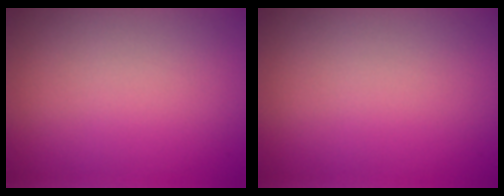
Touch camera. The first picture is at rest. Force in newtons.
{"total": 0.0}